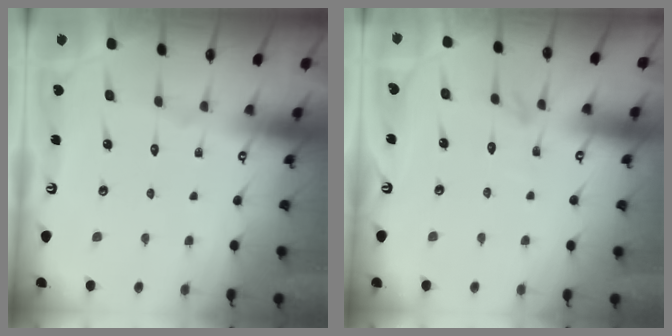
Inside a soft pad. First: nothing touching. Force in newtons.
{"total": 2.9, "press": 2.9, "slide": 0.3}